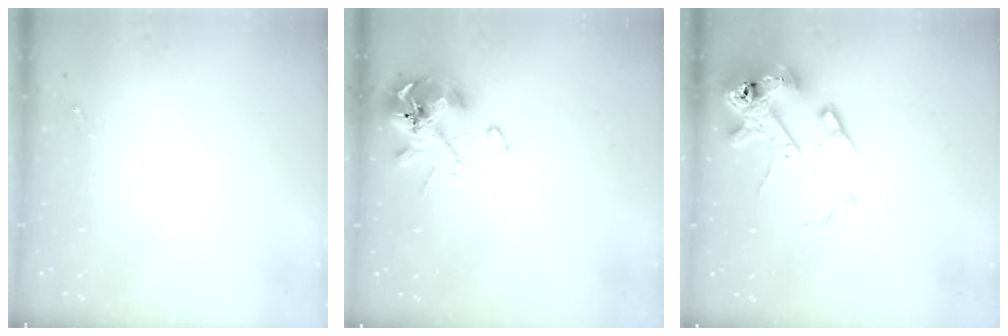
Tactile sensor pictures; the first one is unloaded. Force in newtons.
{"total": 10.5, "press": 10.4, "slide": 1.6}
{"total": 14.4, "press": 14.2, "slide": 2.1}